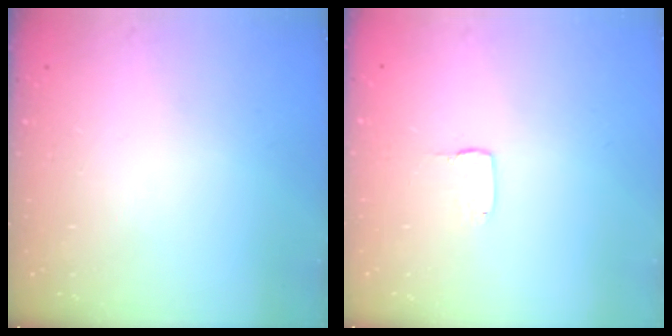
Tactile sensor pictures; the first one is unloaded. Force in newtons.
{"total": 1.0, "press": 1.0, "slide": 0.1}